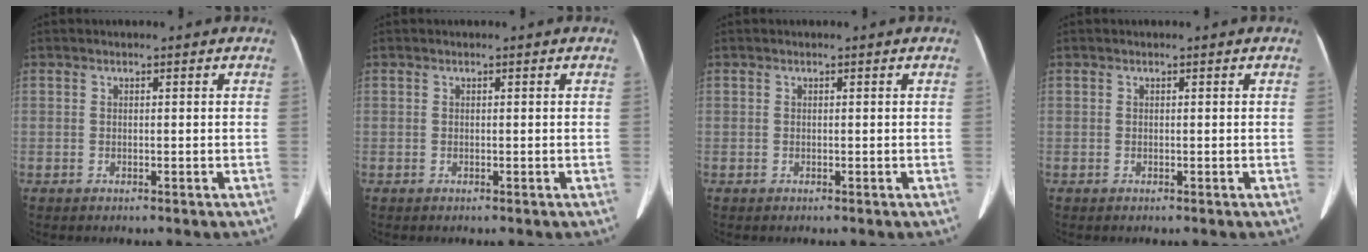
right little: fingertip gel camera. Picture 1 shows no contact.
{"total": 0.0}
{"total": 0.0}
{"total": 0.0}